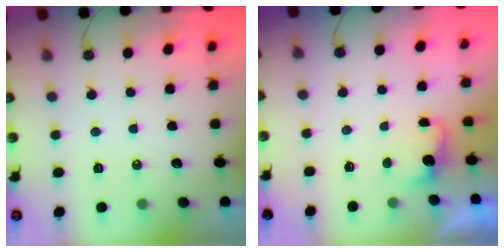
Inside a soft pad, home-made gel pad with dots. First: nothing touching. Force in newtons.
{"total": 2.8, "press": 2.7, "slide": 0.9}